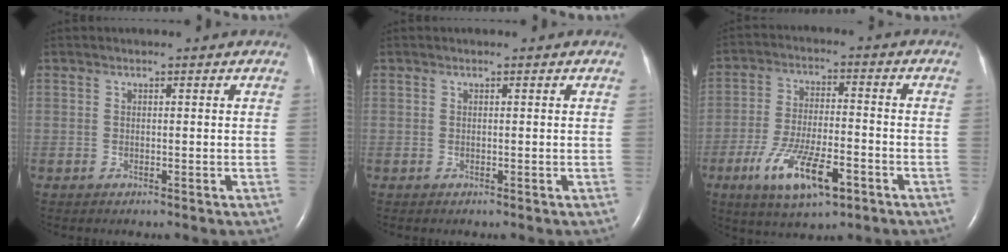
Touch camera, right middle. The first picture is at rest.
{"total": 0.0}
{"total": 11.5, "force": [-5.7, 3.3, 9.5], "torque": [-0.186, -0.012, -0.094]}